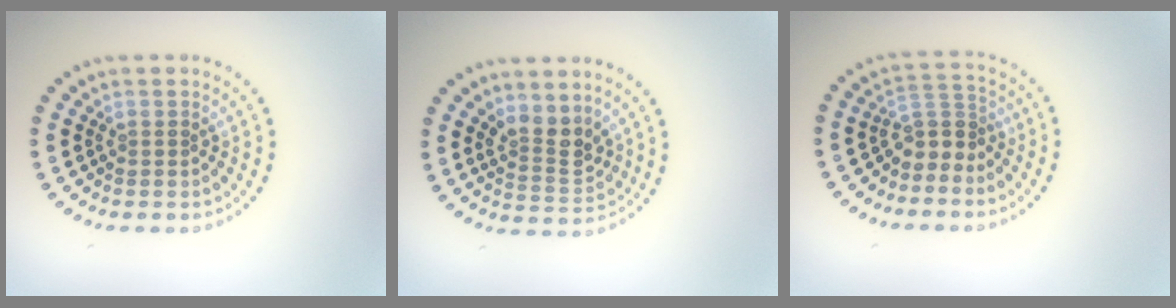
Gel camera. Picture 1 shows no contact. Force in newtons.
{"total": 3.0, "press": 2.6, "slide": 1.5}
{"total": 2.8, "press": 2.0, "slide": 2.0}